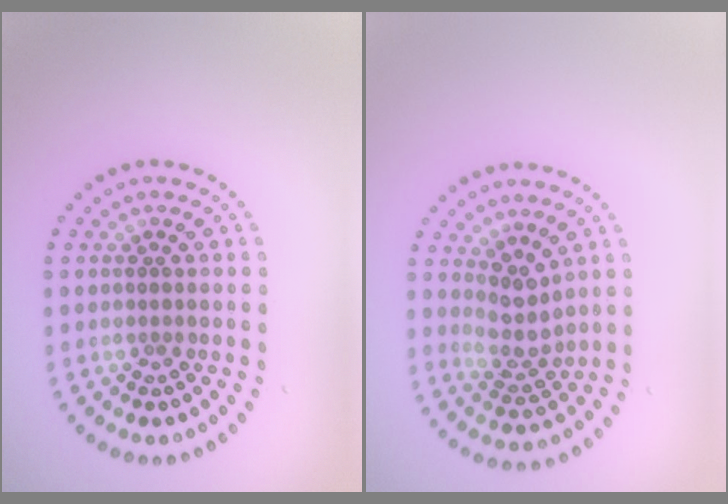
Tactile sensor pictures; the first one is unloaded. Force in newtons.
{"total": 2.9, "press": 2.3, "slide": 1.8}